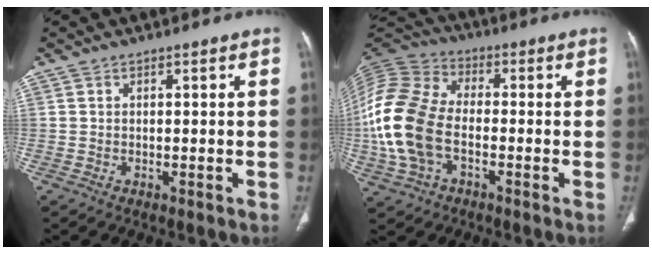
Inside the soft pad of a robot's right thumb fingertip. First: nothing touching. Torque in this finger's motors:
{"motor_torque": [-0.02, 1.45, 2.14, -0.34, 0.24]}